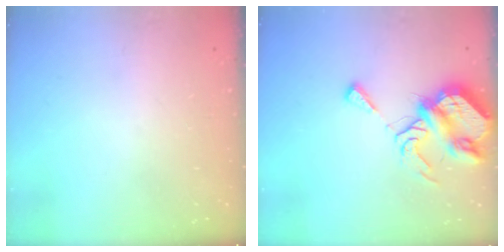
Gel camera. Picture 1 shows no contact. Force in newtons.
{"total": 9.3, "press": 9.2, "slide": 1.2}